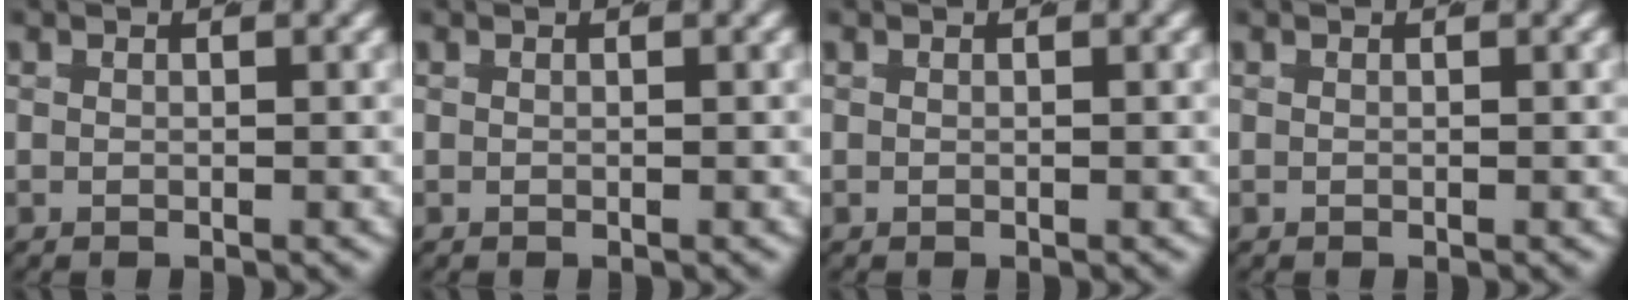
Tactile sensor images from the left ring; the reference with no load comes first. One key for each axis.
{"total": 0.0}
{"total": 0.0}
{"total": 0.0}